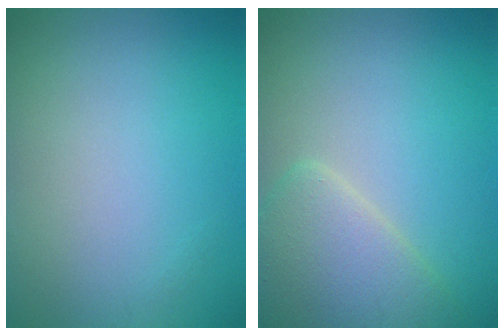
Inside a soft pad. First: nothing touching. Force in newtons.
{"total": 4.5, "press": 4.5, "slide": 0.2}